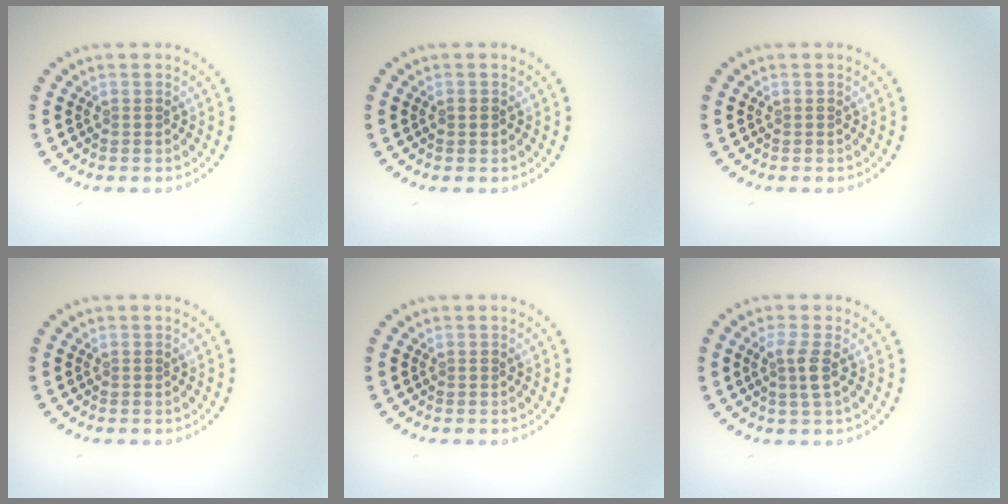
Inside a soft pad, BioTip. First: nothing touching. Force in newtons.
{"total": 0.9, "press": 0.9, "slide": 0.1}
{"total": 0.0}
{"total": 0.0}
{"total": 0.0}
{"total": 2.0, "press": 1.7, "slide": 1.0}